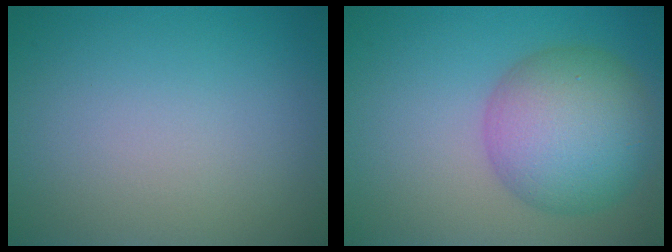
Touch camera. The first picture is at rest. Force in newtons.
{"total": 8.3, "press": 8.3, "slide": 0.3}